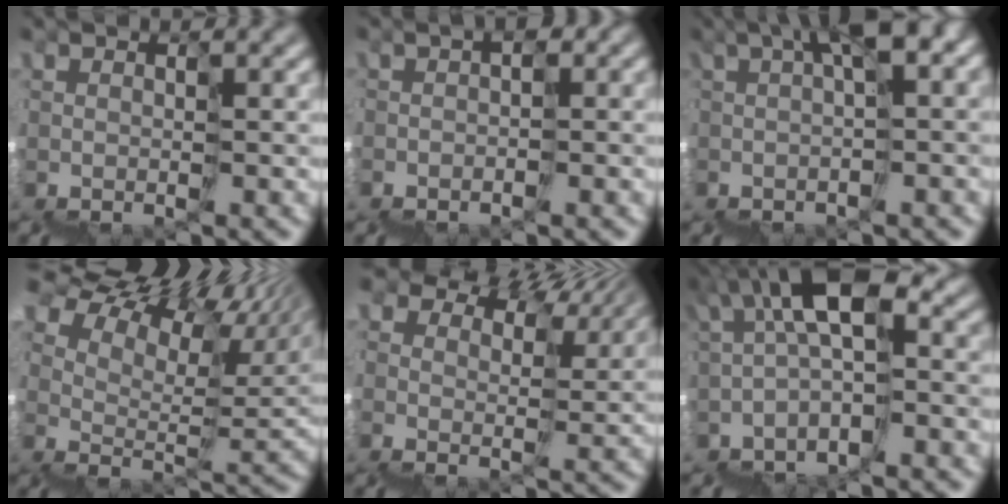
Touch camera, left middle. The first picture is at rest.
{"total": 1.6, "force": [-1.5, -0.1, 0.5], "torque": [-0.009, -0.007, -0.031]}
{"total": 5.6, "force": [1.2, 0.6, 5.5], "torque": [-0.087, 0.030, 0.021]}
{"total": 13.0, "force": [12.0, 3.3, 3.8], "torque": [-0.073, 0.075, 0.194]}
{"total": 12.1, "force": [9.1, 6.3, 4.8], "torque": [-0.111, 0.061, 0.152]}
{"total": 5.0, "force": [0.7, 1.8, 4.6], "torque": [-0.089, 0.036, -0.002]}